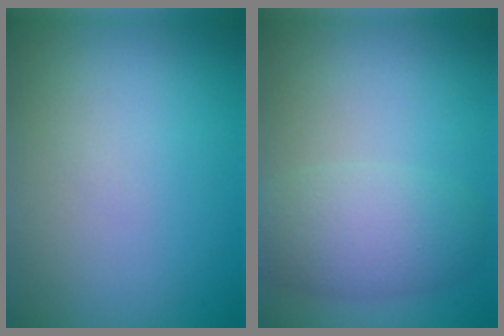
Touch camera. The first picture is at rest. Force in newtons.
{"total": 4.6, "press": 4.6, "slide": 0.2}